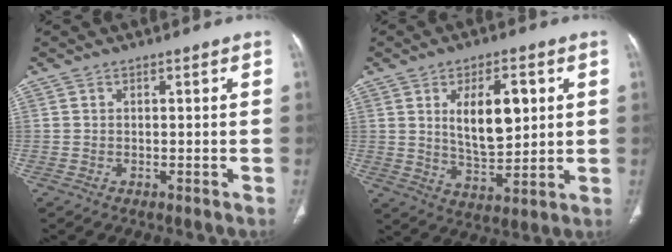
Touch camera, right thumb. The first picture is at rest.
{"total": 12.1, "force": [3.2, 5.7, 10.2], "torque": [-0.147, -0.017, 0.062]}